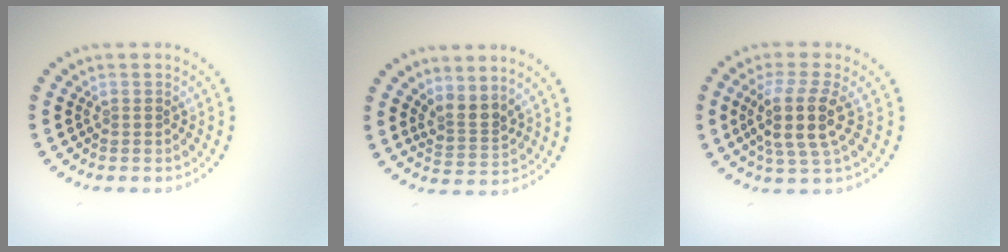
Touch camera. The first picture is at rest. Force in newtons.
{"total": 2.4, "press": 1.8, "slide": 1.7}
{"total": 4.3, "press": 3.6, "slide": 2.5}